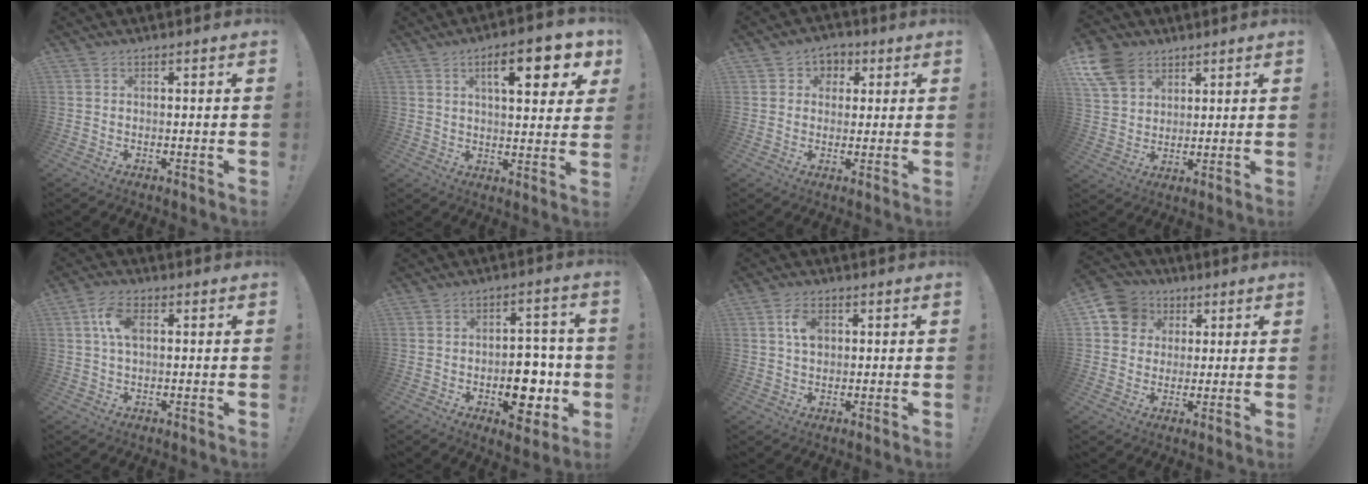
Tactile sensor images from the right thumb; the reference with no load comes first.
{"total": 13.0, "force": [5.3, 3.8, 11.2], "torque": [-0.156, -0.016, 0.078]}
{"total": 4.9, "force": [0.5, 4.6, 1.5], "torque": [-0.008, 0.004, 0.008]}
{"total": 10.9, "force": [6.1, 7.8, 4.7], "torque": [-0.089, -0.029, 0.122]}
{"total": 7.1, "force": [1.6, 4.0, 5.7], "torque": [-0.106, 0.004, 0.027]}
{"total": 13.4, "force": [-3.4, 8.6, 9.7], "torque": [-0.099, 0.019, -0.049]}
{"total": 5.3, "force": [1.3, 3.5, 3.8], "torque": [-0.059, 0.003, 0.023]}
{"total": 10.5, "force": [3.7, 9.2, 3.6], "torque": [-0.045, -0.012, 0.074]}